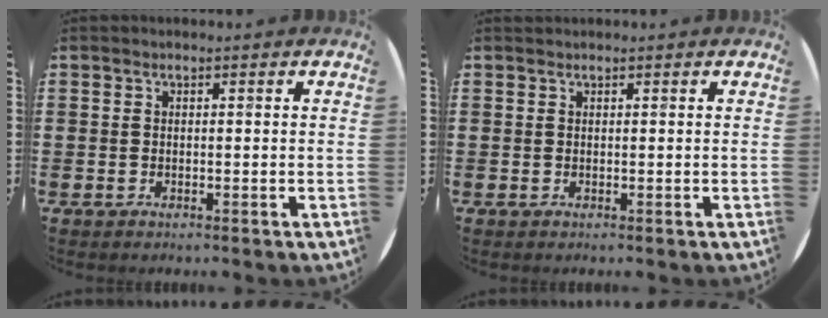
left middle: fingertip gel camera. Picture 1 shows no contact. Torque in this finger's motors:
{"motor_torque": [0.14, -0.01, -0.02, 0.01]}